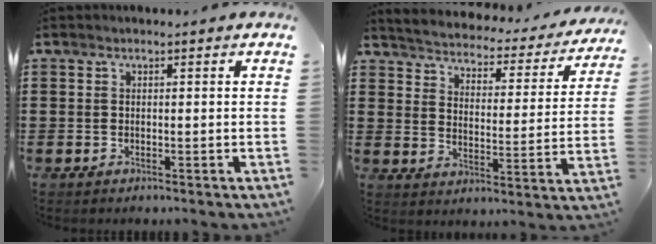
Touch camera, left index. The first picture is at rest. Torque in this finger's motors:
{"motor_torque": [2.14, 0.00, 0.71, 0.11]}